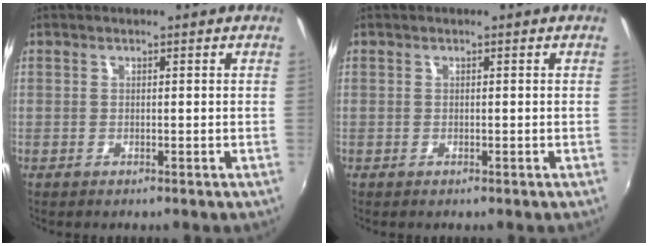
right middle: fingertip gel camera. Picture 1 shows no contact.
{"total": 0.0}